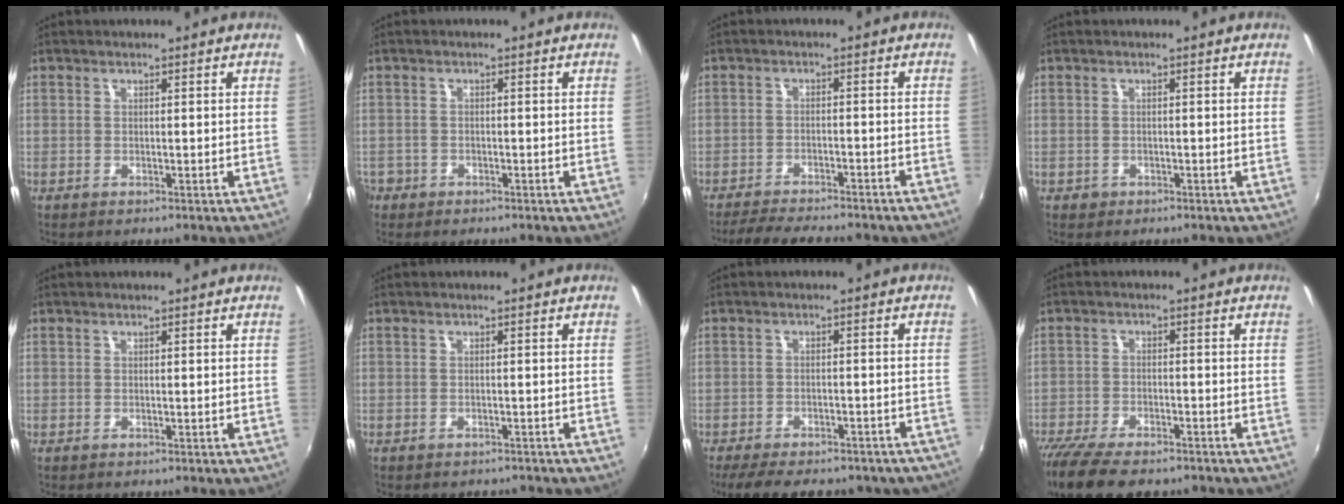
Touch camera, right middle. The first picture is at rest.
{"total": 2.9, "force": [-1.8, 2.3, 0.6], "torque": [-0.023, -0.003, -0.032]}
{"total": 11.9, "force": [-10.4, 2.1, 5.4], "torque": [-0.115, -0.020, -0.149]}
{"total": 1.3, "force": [-0.6, 1.1, 0.3], "torque": [-0.008, -0.002, -0.007]}
{"total": 0.0}
{"total": 2.7, "force": [-2.4, 1.0, 0.7], "torque": [-0.017, -0.012, -0.029]}
{"total": 17.9, "force": [-14.8, 6.3, 7.9], "torque": [-0.161, -0.016, -0.183]}
{"total": 13.8, "force": [-11.1, 4.3, 7.0], "torque": [-0.162, -0.044, -0.187]}